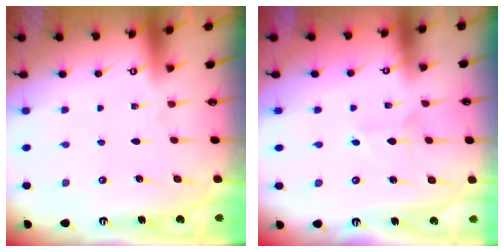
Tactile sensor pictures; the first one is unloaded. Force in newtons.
{"total": 2.8, "press": 2.7, "slide": 0.3}